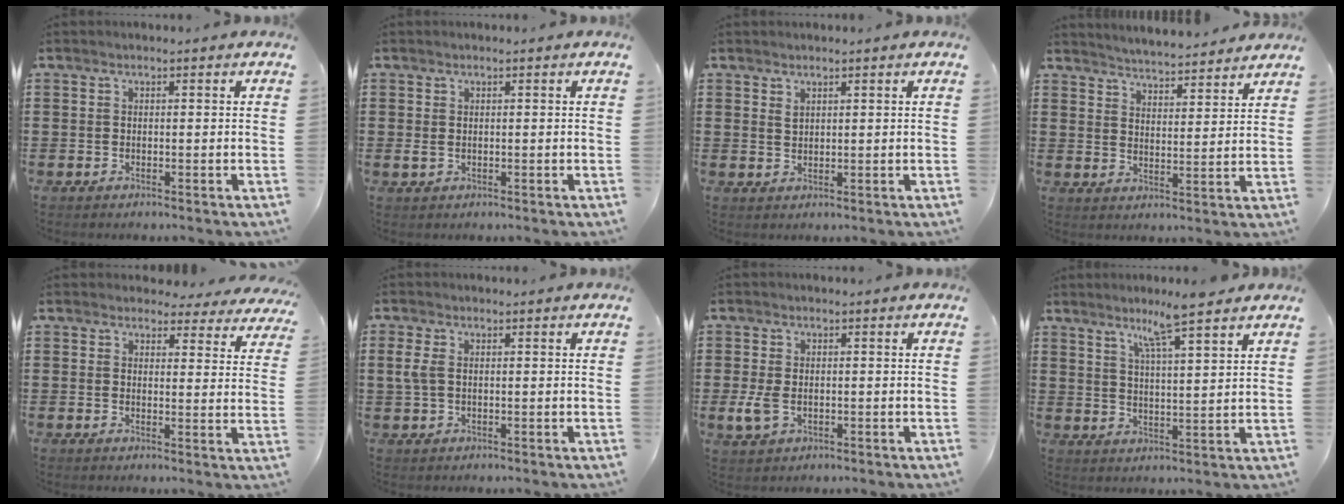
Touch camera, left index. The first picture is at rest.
{"total": 0.8, "force": [0.1, 0.5, 0.6], "torque": [-0.015, 0.003, 0.001]}
{"total": 1.3, "force": [1.0, 0.7, 0.5], "torque": [-0.004, -0.002, 0.019]}
{"total": 4.1, "force": [4.1, -0.4, 0.0], "torque": [-0.017, -0.029, 0.071]}
{"total": 3.5, "force": [3.3, 1.0, 0.7], "torque": [-0.018, -0.012, 0.058]}
{"total": 2.9, "force": [0.3, 1.5, 2.5], "torque": [-0.075, -0.002, -0.002]}
{"total": 3.0, "force": [-0.5, 1.9, 2.3], "torque": [-0.068, -0.006, -0.013]}
{"total": 6.8, "force": [5.3, -0.2, 4.2], "torque": [-0.080, -0.018, 0.088]}